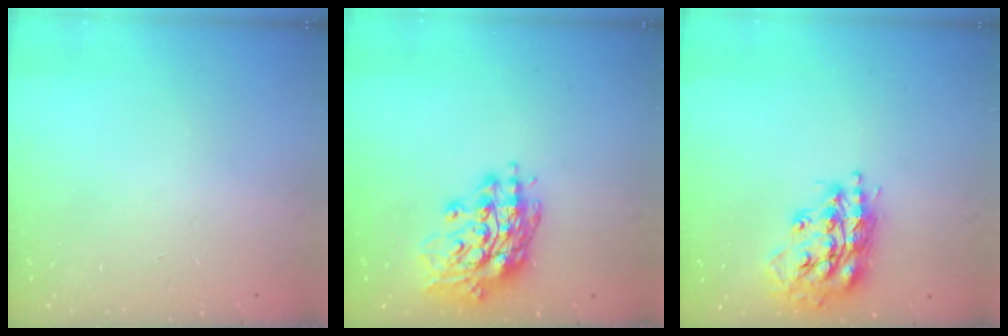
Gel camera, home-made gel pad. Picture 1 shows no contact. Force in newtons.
{"total": 15.6, "press": 15.3, "slide": 3.5}
{"total": 17.4, "press": 17.4, "slide": 1.1}